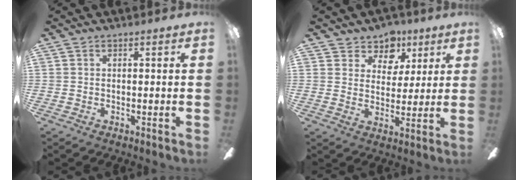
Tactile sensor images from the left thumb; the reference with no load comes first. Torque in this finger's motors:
{"motor_torque": [0.17, 0.00, -0.23, 0.03, -0.05]}